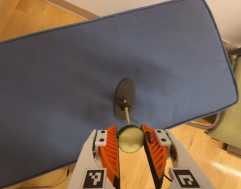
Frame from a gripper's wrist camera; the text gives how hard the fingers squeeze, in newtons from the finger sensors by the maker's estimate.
{"total": 9.6, "left": 9.5, "right": 9.7}